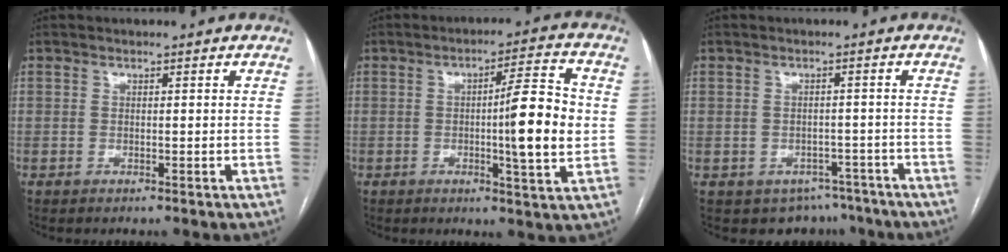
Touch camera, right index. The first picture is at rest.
{"total": 11.2, "force": [-0.2, 0.5, 11.1], "torque": [-0.159, 0.000, -0.006]}
{"total": 6.2, "force": [-4.6, 4.1, 0.5], "torque": [0.013, 0.014, -0.055]}